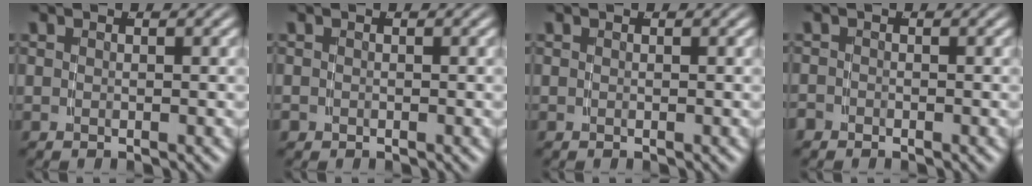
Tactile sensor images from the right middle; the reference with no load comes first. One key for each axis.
{"total": 0.8, "fx": -0.6, "fy": 0.5, "fz": 0.0, "tx": -0.005, "ty": -0.009, "tz": -0.006}
{"total": 0.0}
{"total": 1.0, "fx": -1.0, "fy": 0.3, "fz": -0.1, "tx": 0.003, "ty": -0.008, "tz": -0.015}